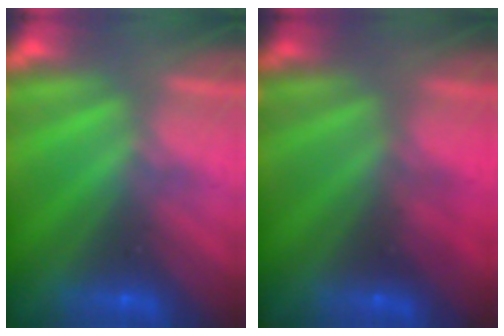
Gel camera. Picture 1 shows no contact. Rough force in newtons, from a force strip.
{"total": 2.2}